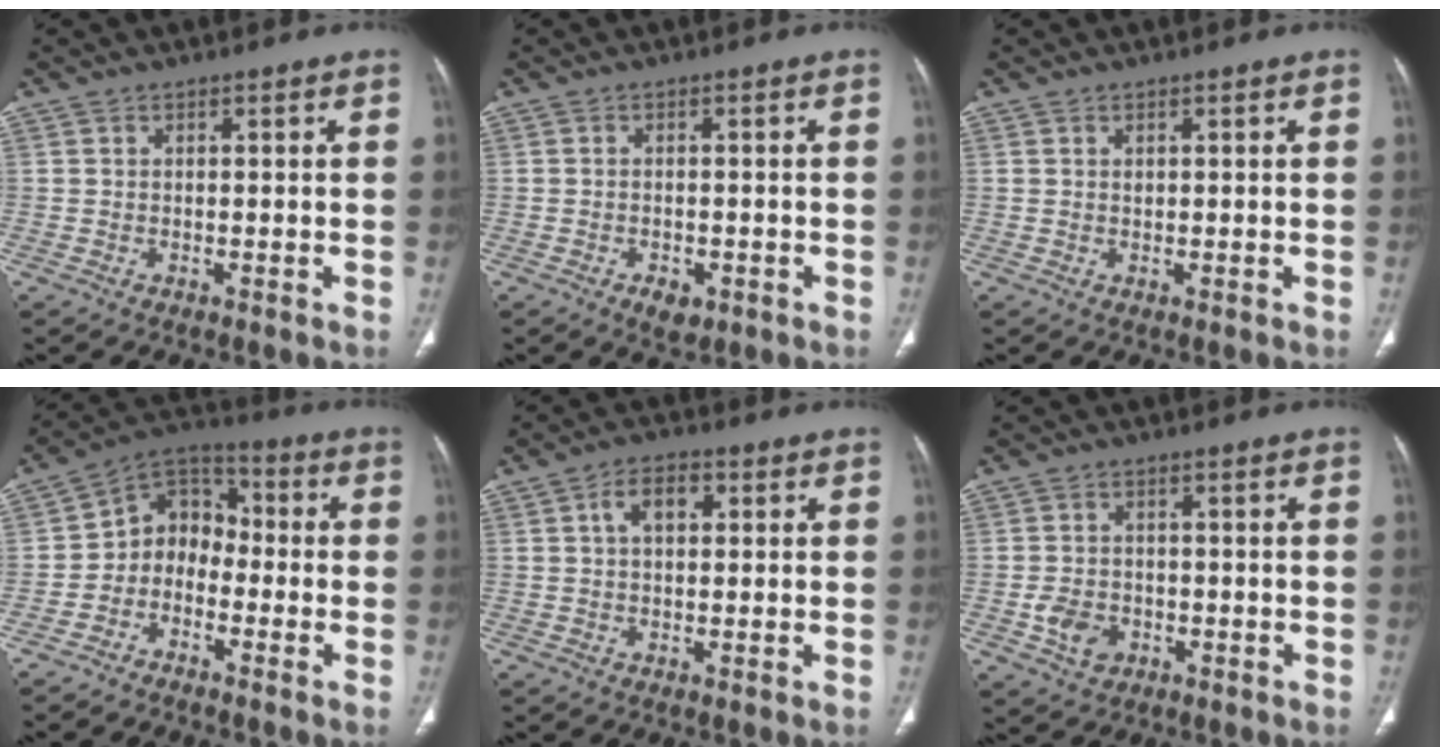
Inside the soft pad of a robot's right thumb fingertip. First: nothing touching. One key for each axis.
{"total": 3.1, "fx": -1.5, "fy": 1.9, "fz": 2.0, "tx": -0.026, "ty": 0.002, "tz": -0.015}
{"total": 0.6, "fx": 0.2, "fy": 0.4, "fz": 0.3, "tx": -0.003, "ty": 0.000, "tz": 0.005}
{"total": 8.9, "fx": -2.7, "fy": 7.3, "fz": 4.4, "tx": -0.042, "ty": 0.055, "tz": -0.068}
{"total": 5.5, "fx": 1.4, "fy": 3.4, "fz": 4.1, "tx": -0.063, "ty": 0.012, "tz": 0.019}
{"total": 5.0, "fx": -1.5, "fy": 3.9, "fz": 2.7, "tx": -0.040, "ty": 0.009, "tz": -0.021}